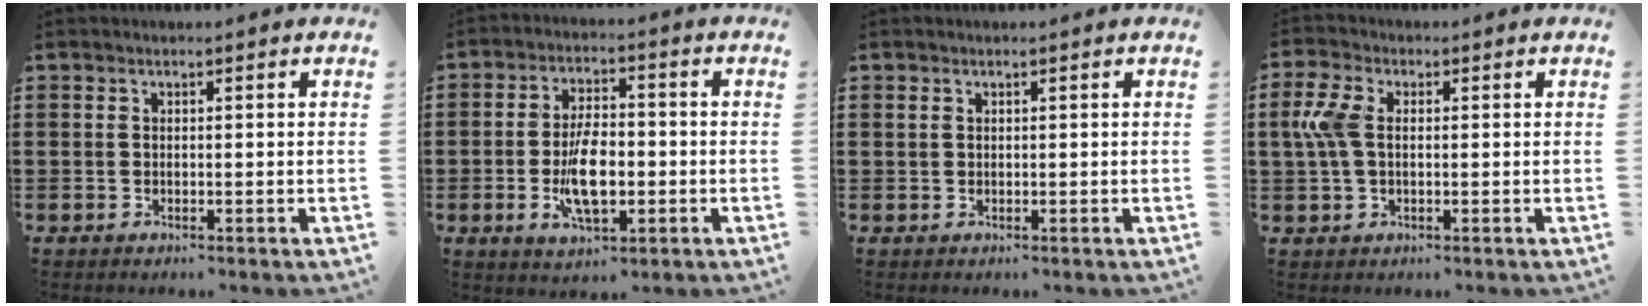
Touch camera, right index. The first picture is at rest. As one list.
[{"total": 8.4, "force": [-1.7, 3.8, 7.3], "torque": [-0.149, -0.001, -0.032]}, {"total": 0.7, "force": [0.3, 0.5, 0.2], "torque": [-0.006, 0.003, 0.006]}, {"total": 6.0, "force": [0.5, 3.4, 4.9], "torque": [-0.136, -0.001, -0.002]}]